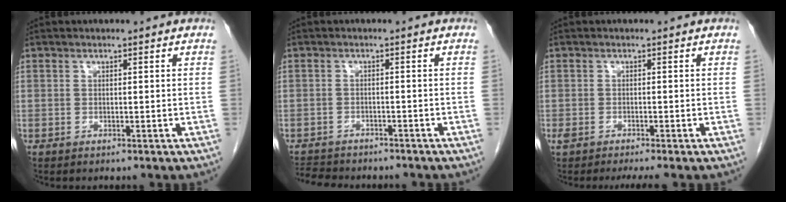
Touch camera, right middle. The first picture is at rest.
{"total": 7.1, "force": [-6.5, 2.0, 2.1], "torque": [-0.043, -0.003, -0.094]}
{"total": 3.7, "force": [-2.9, 0.4, 2.3], "torque": [-0.039, -0.004, -0.046]}